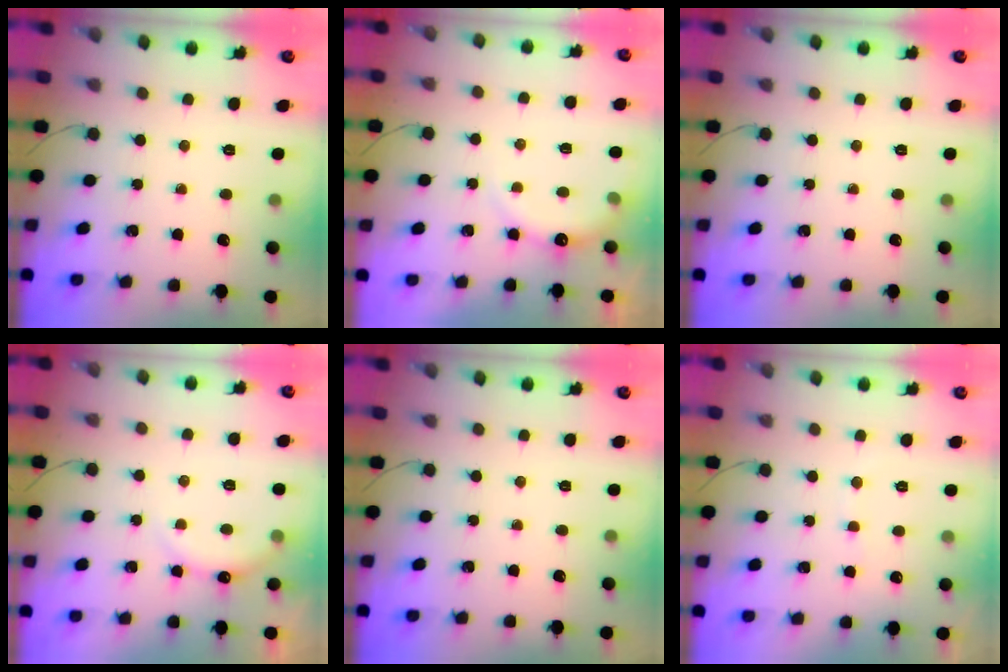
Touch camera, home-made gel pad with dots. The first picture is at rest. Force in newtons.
{"total": 8.4, "press": 8.3, "slide": 0.9}
{"total": 0.0}
{"total": 6.5, "press": 6.4, "slide": 1.2}
{"total": 0.0}
{"total": 4.8, "press": 4.8, "slide": 0.7}